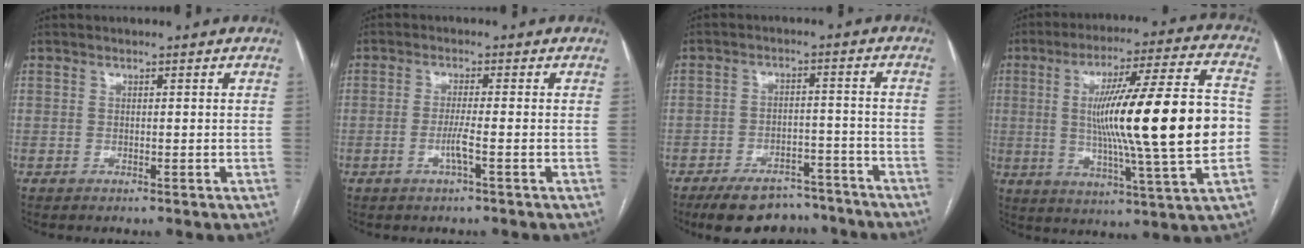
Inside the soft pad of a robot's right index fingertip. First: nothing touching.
{"total": 2.9, "force": [-1.1, -0.4, 2.6], "torque": [-0.052, -0.004, -0.025]}
{"total": 12.3, "force": [-10.4, 4.9, 4.2], "torque": [-0.050, 0.016, -0.146]}
{"total": 22.6, "force": [-0.4, 0.6, 22.5], "torque": [-0.351, 0.007, -0.013]}